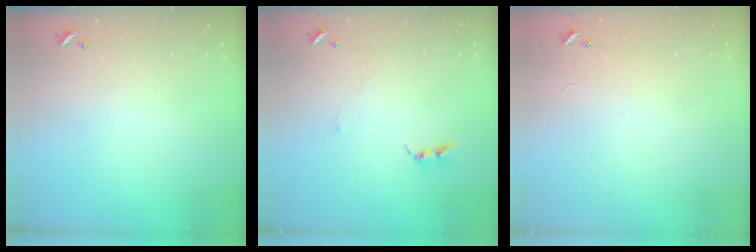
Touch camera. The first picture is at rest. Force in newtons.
{"total": 2.7, "press": 2.7, "slide": 0.3}
{"total": 8.0, "press": 7.9, "slide": 0.5}